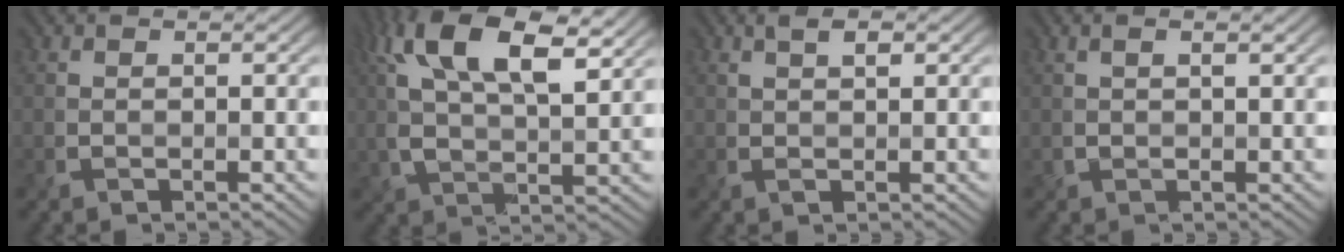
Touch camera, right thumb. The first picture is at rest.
{"total": 13.5, "force": [6.0, 5.3, 10.8], "torque": [-0.225, 0.013, 0.101]}
{"total": 1.9, "force": [0.8, 0.6, 1.7], "torque": [-0.031, 0.004, 0.011]}
{"total": 1.7, "force": [0.7, 0.1, 1.5], "torque": [-0.035, 0.004, 0.012]}